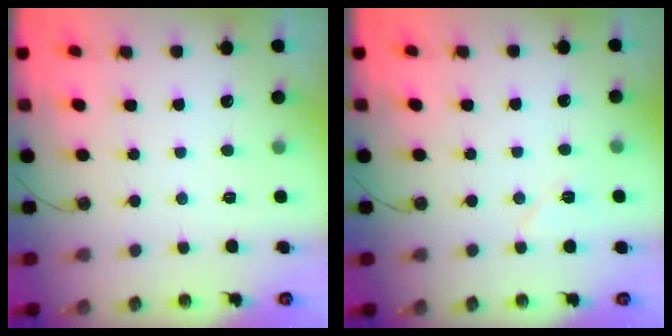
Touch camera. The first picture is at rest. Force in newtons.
{"total": 6.8, "press": 5.3, "slide": 4.3}